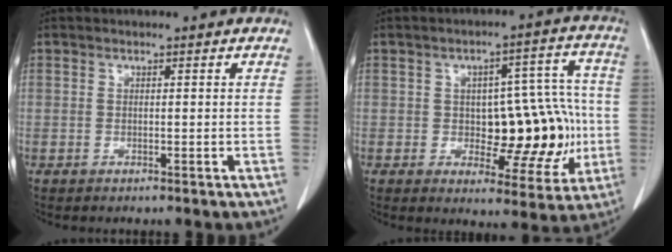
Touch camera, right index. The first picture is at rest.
{"total": 13.7, "force": [-1.7, 6.7, 11.9], "torque": [-0.135, 0.031, -0.009]}